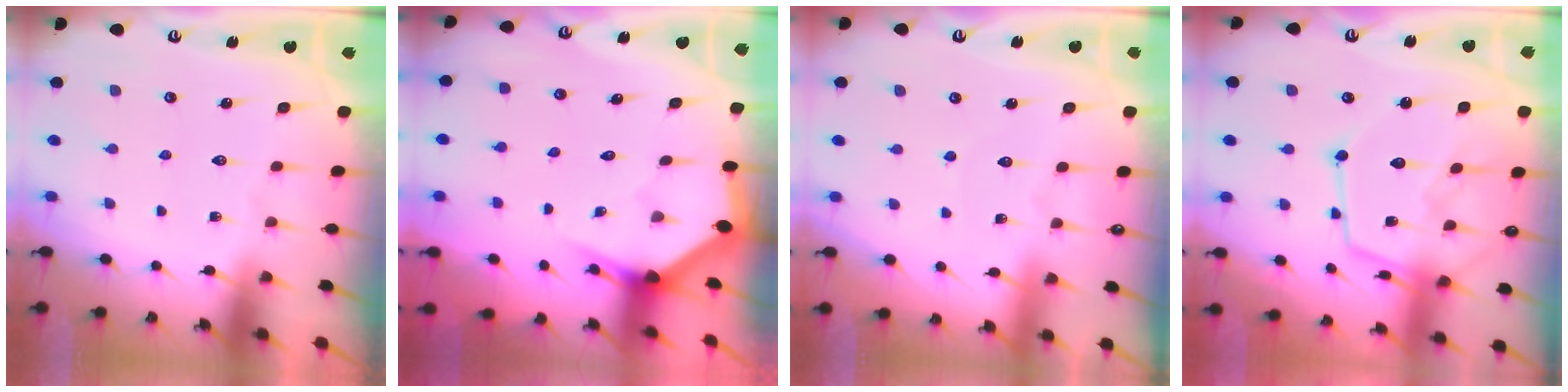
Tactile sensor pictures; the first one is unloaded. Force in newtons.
{"total": 2.7, "press": 2.7, "slide": 0.1}
{"total": 2.5, "press": 2.5, "slide": 0.3}
{"total": 15.8, "press": 15.8, "slide": 1.4}